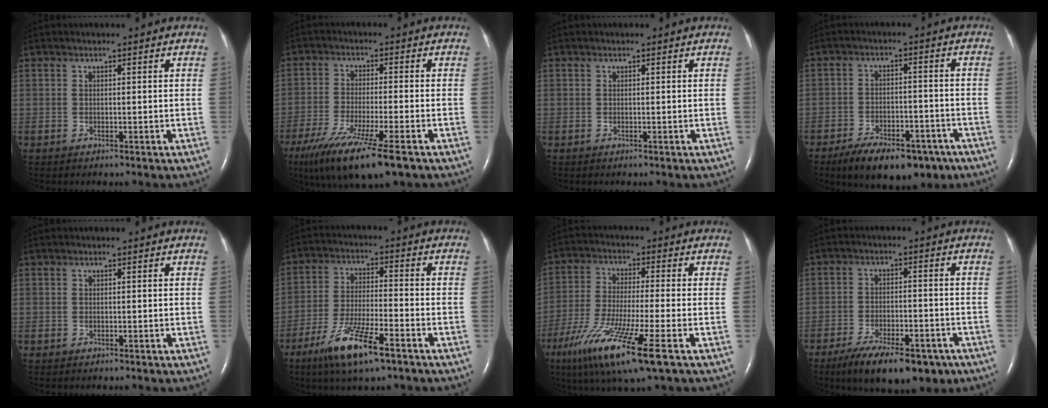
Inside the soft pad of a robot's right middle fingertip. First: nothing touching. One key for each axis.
{"total": 14.6, "fx": -9.8, "fy": 1.4, "fz": 10.8, "tx": -0.189, "ty": -0.045, "tz": -0.166}
{"total": 0.0}
{"total": 13.2, "fx": -9.1, "fy": 6.1, "fz": 7.4, "tx": -0.105, "ty": 0.002, "tz": -0.138}
{"total": 0.0}
{"total": 10.8, "fx": -6.6, "fy": 1.6, "fz": 8.4, "tx": -0.170, "ty": -0.022, "tz": -0.118}
{"total": 14.1, "fx": -7.2, "fy": 0.4, "fz": 12.1, "tx": -0.247, "ty": -0.043, "tz": -0.131}
{"total": 13.6, "fx": -9.3, "fy": 5.4, "fz": 8.4, "tx": -0.121, "ty": -0.007, "tz": -0.144}